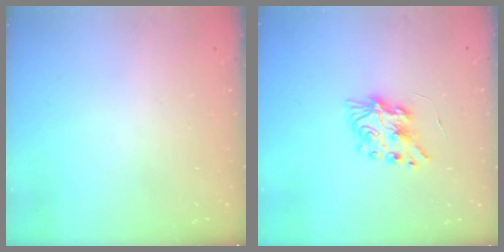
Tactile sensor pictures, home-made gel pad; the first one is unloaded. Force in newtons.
{"total": 8.8, "press": 8.8, "slide": 0.3}